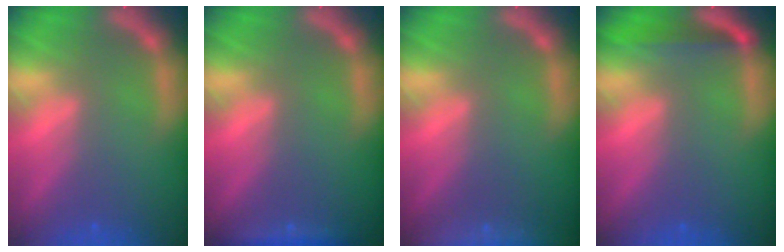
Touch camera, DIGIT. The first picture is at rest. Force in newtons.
{"total": 1.9}
{"total": 9.0}
{"total": 3.0}